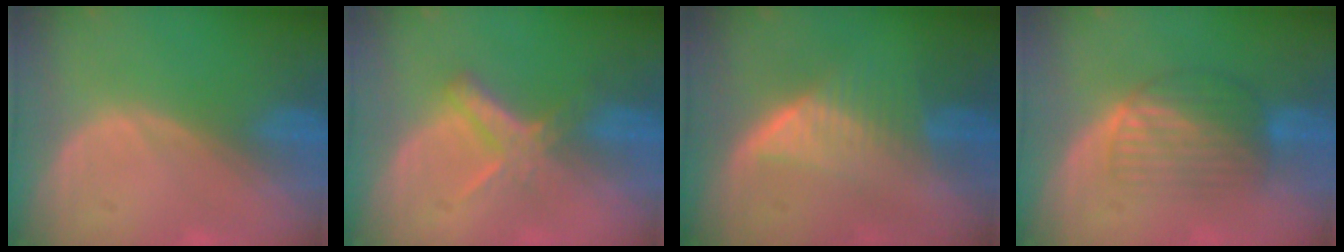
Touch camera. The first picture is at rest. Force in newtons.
{"total": 5.8, "press": 5.3, "slide": 2.4}
{"total": 6.5, "press": 5.8, "slide": 3.0}
{"total": 6.7, "press": 6.5, "slide": 1.8}